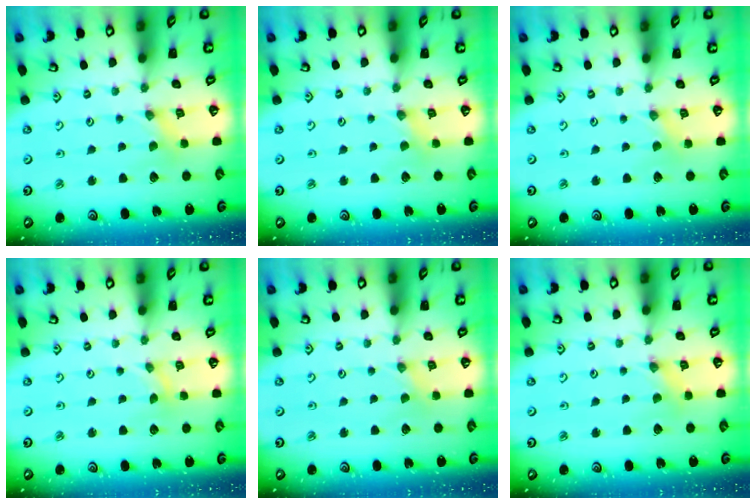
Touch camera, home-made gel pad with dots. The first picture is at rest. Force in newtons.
{"total": 2.1, "press": 2.1, "slide": 0.4}
{"total": 0.0}
{"total": 0.0}
{"total": 0.0}
{"total": 0.6, "press": 0.6, "slide": 0.1}